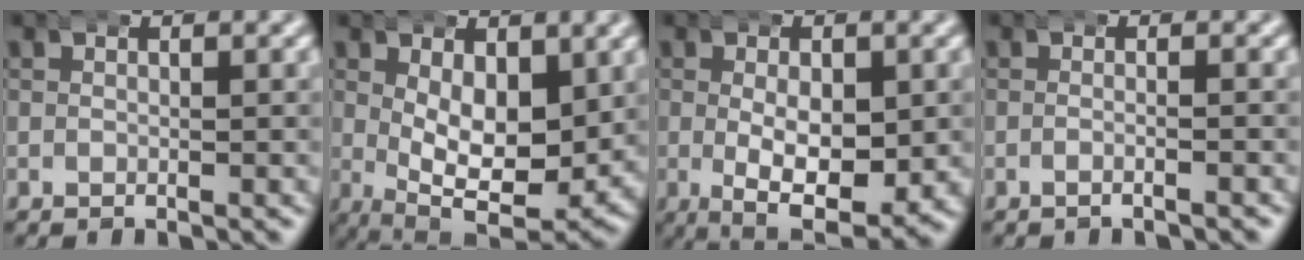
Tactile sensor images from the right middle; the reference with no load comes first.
{"total": 10.5, "force": [-3.0, 6.3, 7.8], "torque": [-0.130, -0.053, -0.029]}
{"total": 9.3, "force": [-2.2, 5.2, 7.4], "torque": [-0.118, -0.036, -0.019]}
{"total": 1.4, "force": [-1.1, 0.0, 0.8], "torque": [-0.014, 0.002, -0.023]}